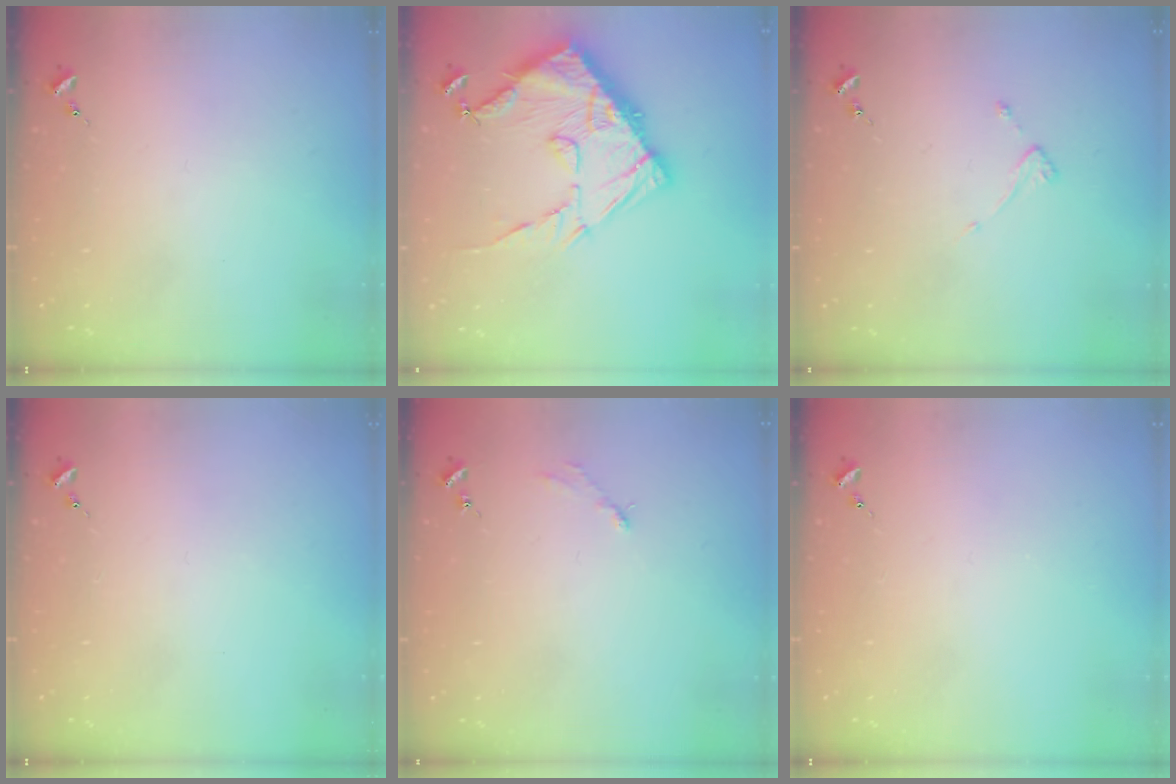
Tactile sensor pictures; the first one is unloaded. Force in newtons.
{"total": 19.1, "press": 19.0, "slide": 1.6}
{"total": 3.5, "press": 3.5, "slide": 0.3}
{"total": 0.0}
{"total": 2.9, "press": 2.9, "slide": 0.4}
{"total": 0.0}